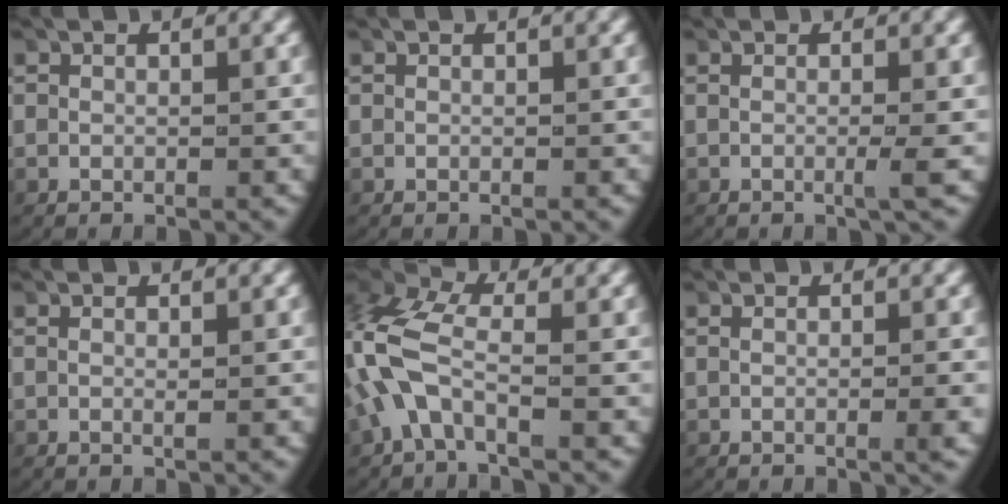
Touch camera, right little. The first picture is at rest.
{"total": 0.0}
{"total": 1.3, "force": [-0.2, -0.6, 1.2], "torque": [-0.019, -0.001, -0.006]}
{"total": 0.5, "force": [0.1, -0.4, 0.3], "torque": [-0.007, -0.001, 0.001]}
{"total": 4.3, "force": [0.4, 2.4, 3.5], "torque": [-0.105, -0.003, 0.005]}
{"total": 1.1, "force": [-0.2, -0.4, 1.0], "torque": [-0.012, 0.002, -0.007]}